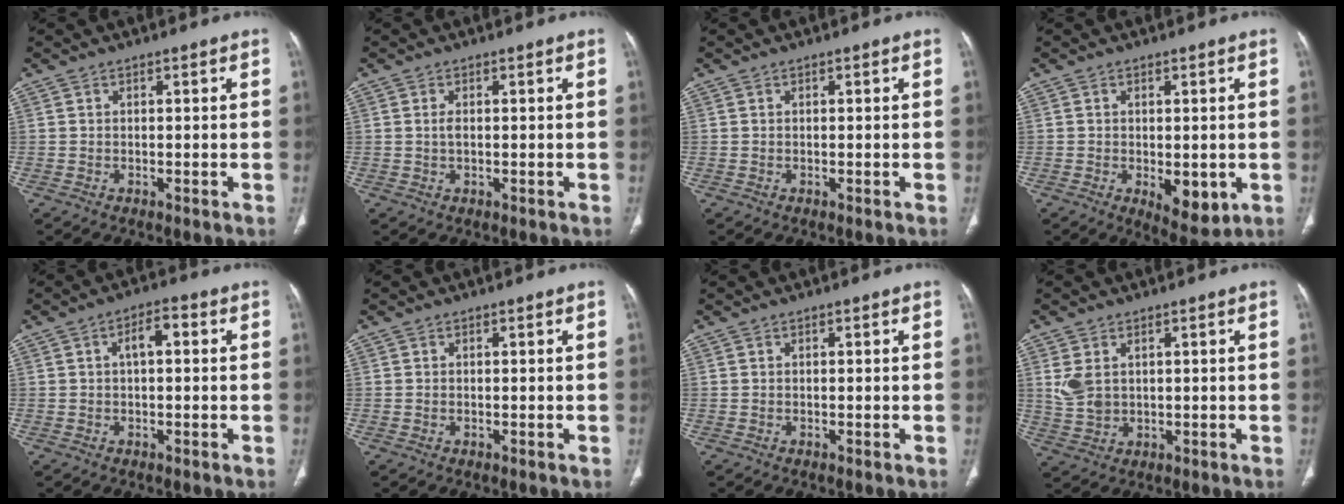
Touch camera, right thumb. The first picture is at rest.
{"total": 1.4, "force": [0.2, 0.7, 1.2], "torque": [-0.028, -0.001, 0.006]}
{"total": 0.0}
{"total": 7.1, "force": [-1.6, 3.4, 6.0], "torque": [-0.073, -0.014, -0.012]}
{"total": 4.1, "force": [0.6, 2.0, 3.6], "torque": [-0.056, 0.015, 0.004]}
{"total": 0.0}
{"total": 0.0}
{"total": 5.3, "force": [1.6, 3.7, 3.5], "torque": [-0.074, -0.005, 0.045]}